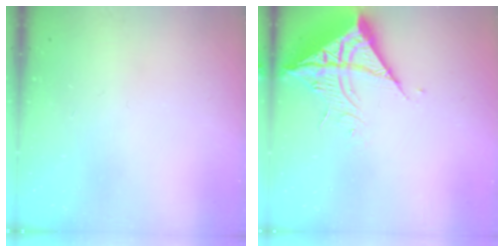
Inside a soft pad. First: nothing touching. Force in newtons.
{"total": 11.2, "press": 11.1, "slide": 1.4}